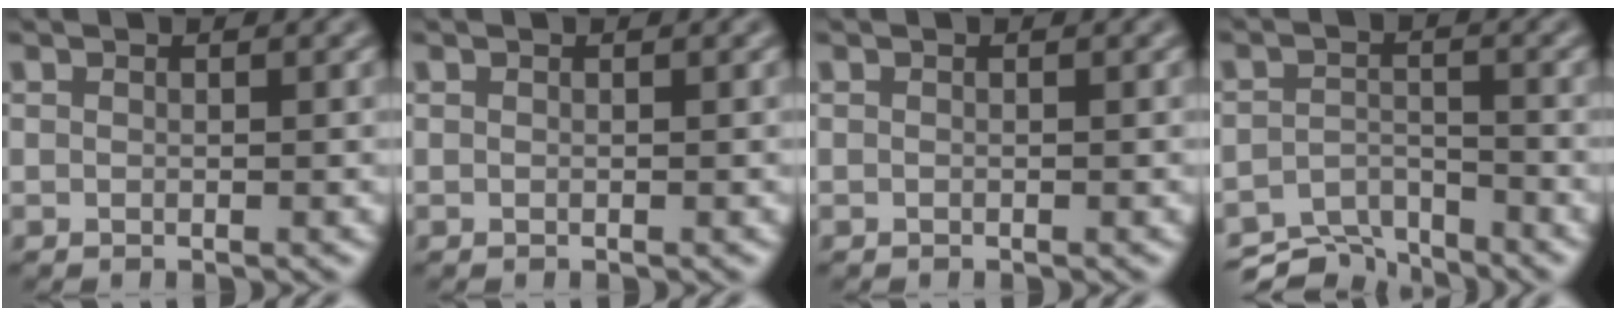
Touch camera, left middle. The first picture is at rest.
{"total": 0.0}
{"total": 0.0}
{"total": 6.0, "force": [-5.5, 1.8, 1.7], "torque": [-0.031, -0.016, -0.097]}